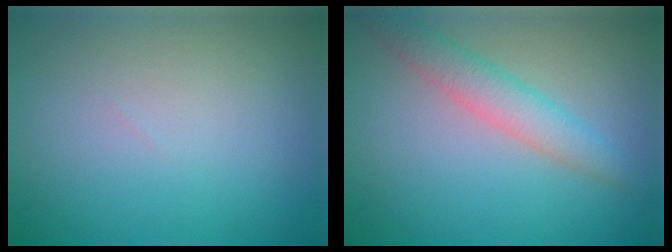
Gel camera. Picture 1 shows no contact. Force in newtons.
{"total": 2.4, "press": 2.4, "slide": 0.2}